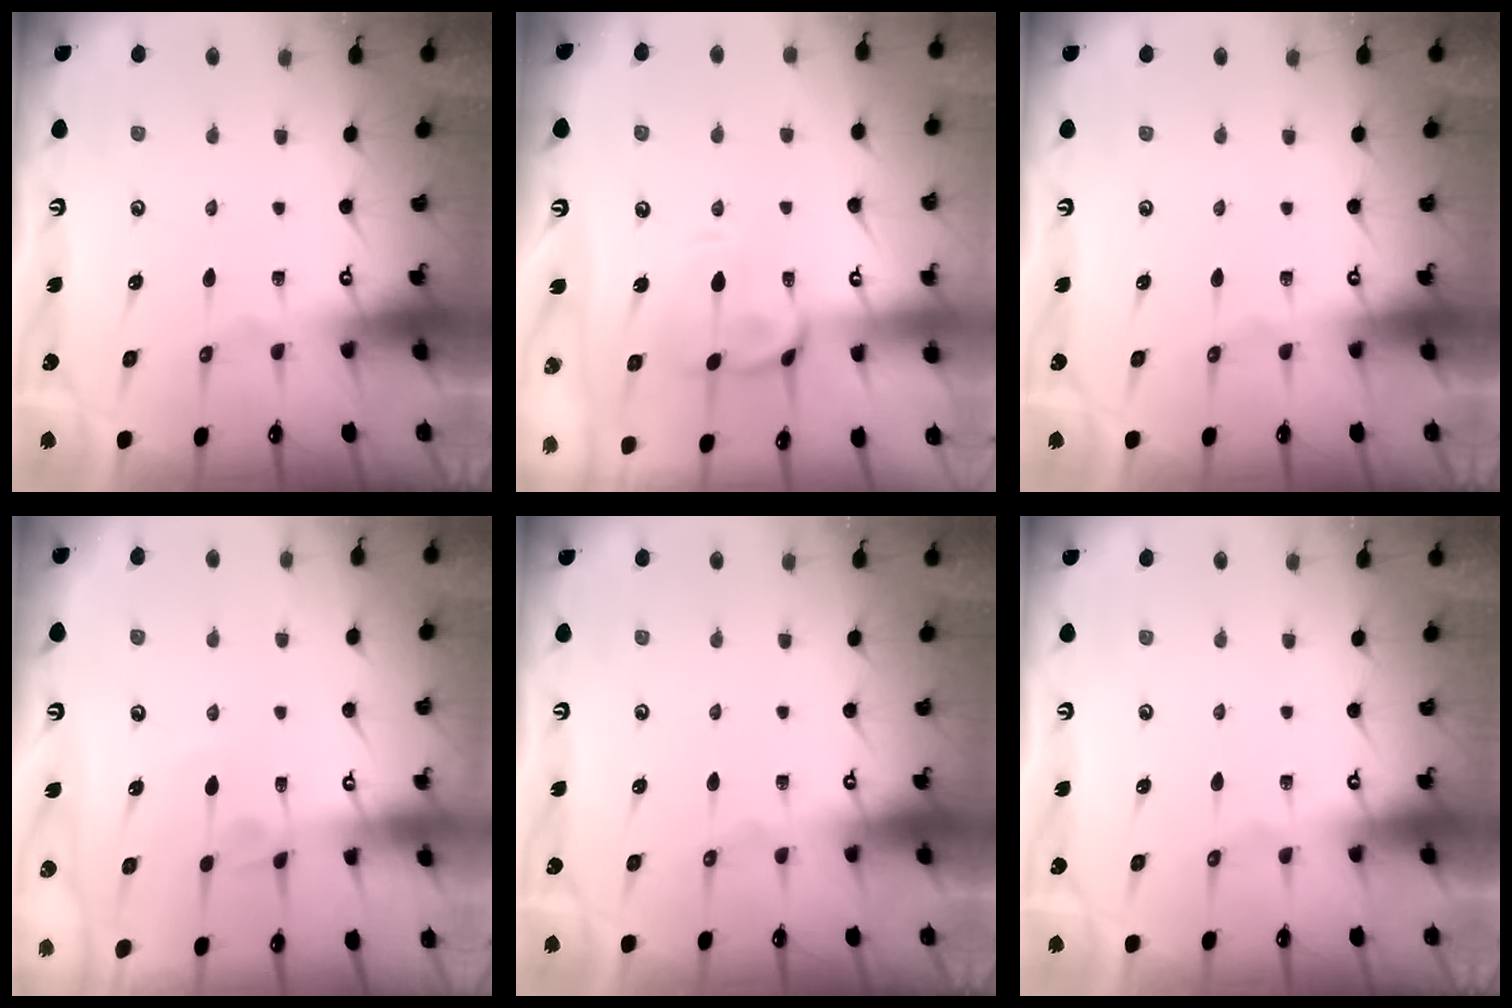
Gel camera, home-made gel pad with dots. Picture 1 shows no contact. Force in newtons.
{"total": 3.1, "press": 3.0, "slide": 1.1}
{"total": 0.0}
{"total": 3.3, "press": 3.3, "slide": 0.2}
{"total": 0.0}
{"total": 0.0}